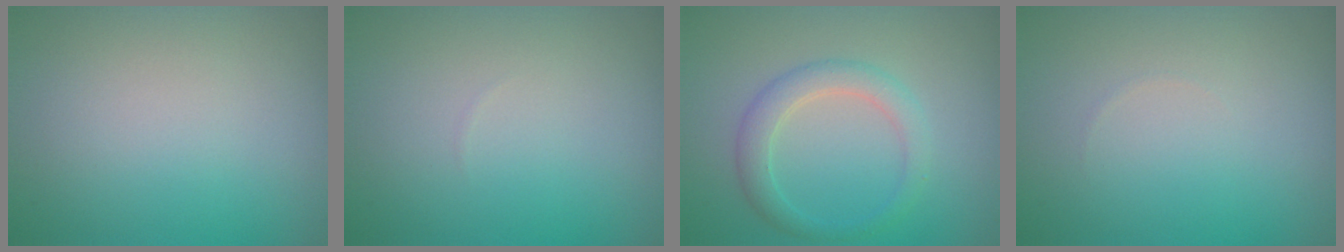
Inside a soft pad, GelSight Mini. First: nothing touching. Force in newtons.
{"total": 0.0}
{"total": 2.7, "press": 2.7, "slide": 0.1}
{"total": 0.0}